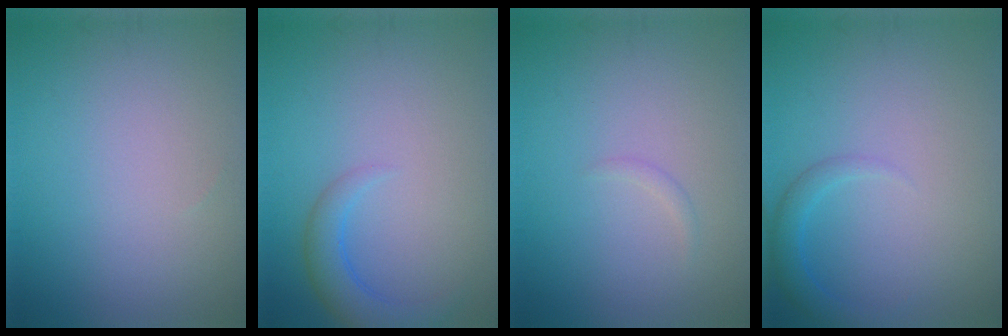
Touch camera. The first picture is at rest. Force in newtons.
{"total": 2.9, "press": 2.9, "slide": 0.2}
{"total": 0.6, "press": 0.6, "slide": 0.0}
{"total": 1.8, "press": 1.8, "slide": 0.2}